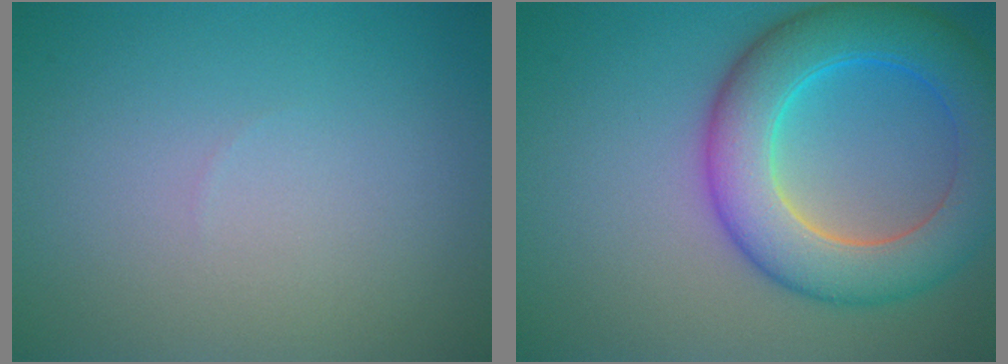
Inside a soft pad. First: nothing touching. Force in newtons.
{"total": 8.8, "press": 8.8, "slide": 0.4}